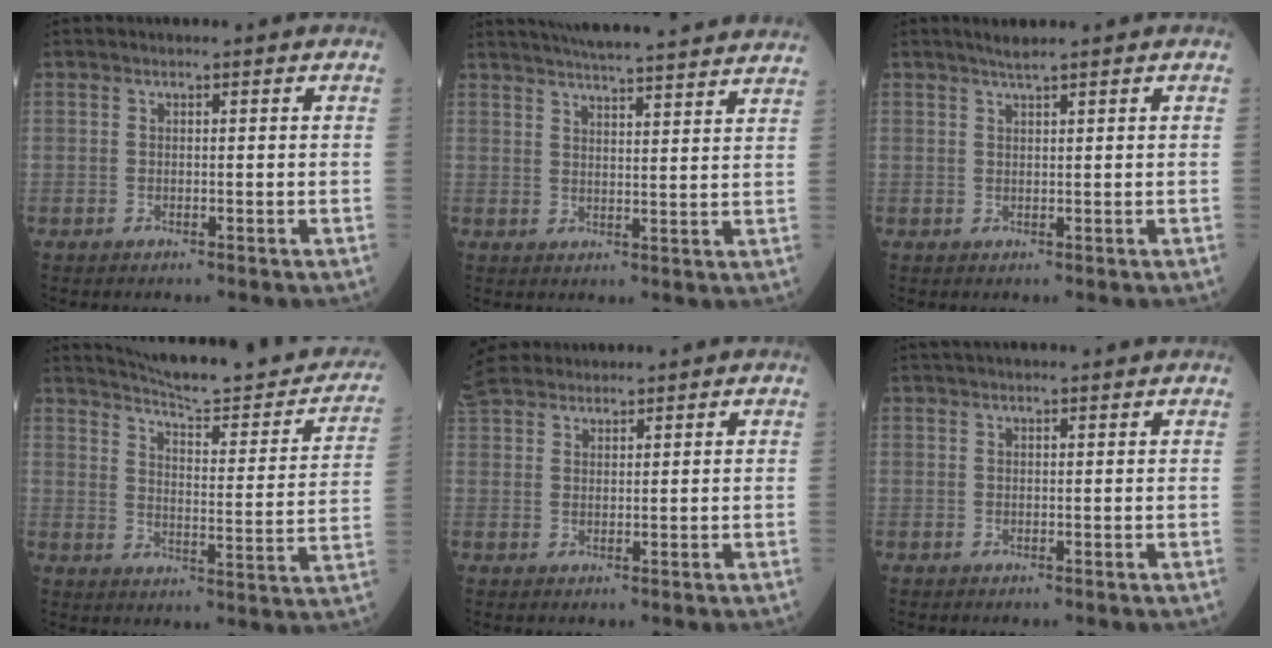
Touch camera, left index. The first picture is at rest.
{"total": 22.0, "force": [20.4, 0.5, 8.2], "torque": [-0.126, -0.005, 0.261]}
{"total": 1.8, "force": [1.6, -0.3, 0.8], "torque": [-0.016, 0.003, 0.032]}
{"total": 22.0, "force": [19.9, 2.7, 9.0], "torque": [-0.119, -0.052, 0.250]}
{"total": 7.8, "force": [7.1, 2.4, 2.2], "torque": [-0.056, 0.030, 0.144]}
{"total": 6.1, "force": [5.5, 0.5, 2.5], "torque": [-0.033, 0.035, 0.078]}